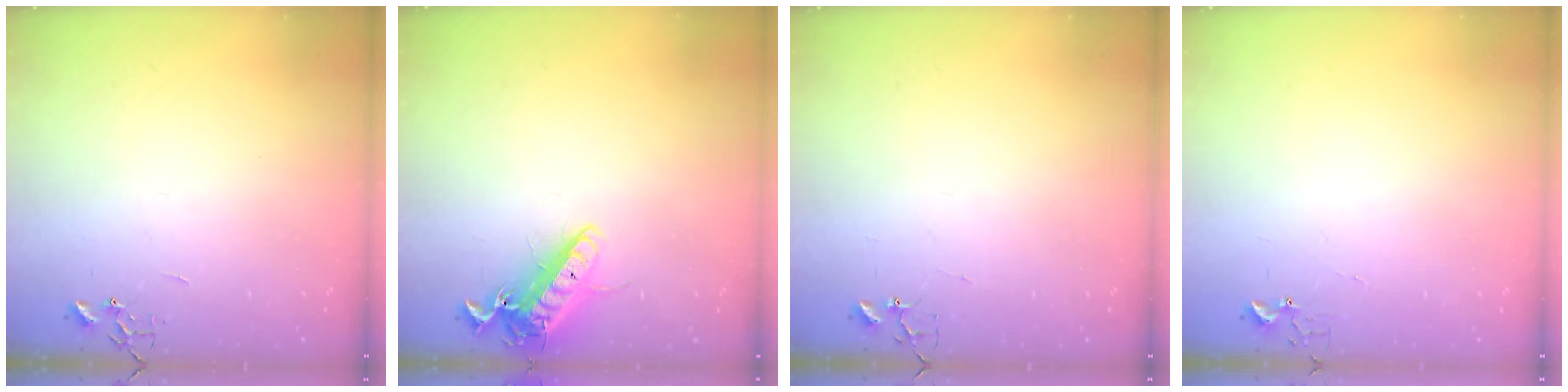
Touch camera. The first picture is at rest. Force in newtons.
{"total": 14.0, "press": 13.9, "slide": 2.0}
{"total": 3.2, "press": 3.2, "slide": 0.3}
{"total": 2.9, "press": 2.9, "slide": 0.3}